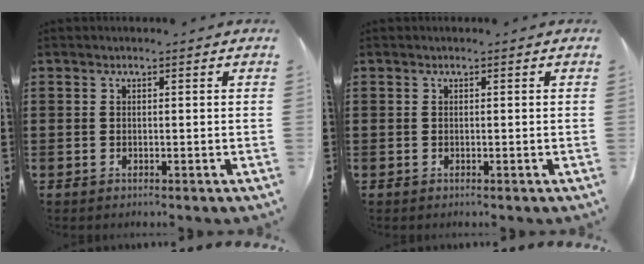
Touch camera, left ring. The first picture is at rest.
{"total": 0.0}